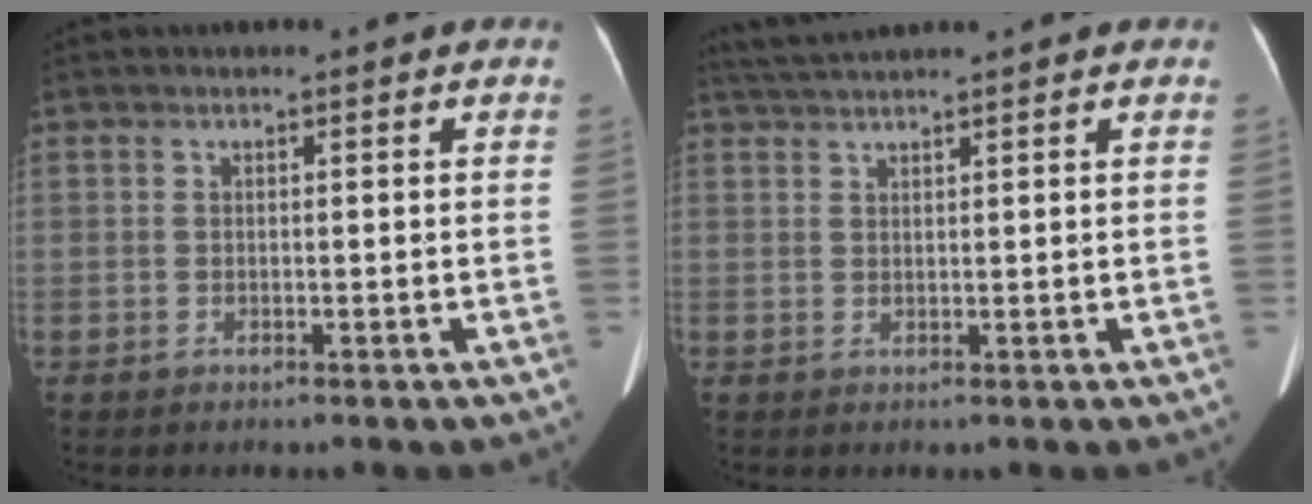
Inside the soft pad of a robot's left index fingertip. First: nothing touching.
{"total": 3.8, "force": [3.5, -0.8, 1.5], "torque": [-0.026, 0.027, 0.068]}